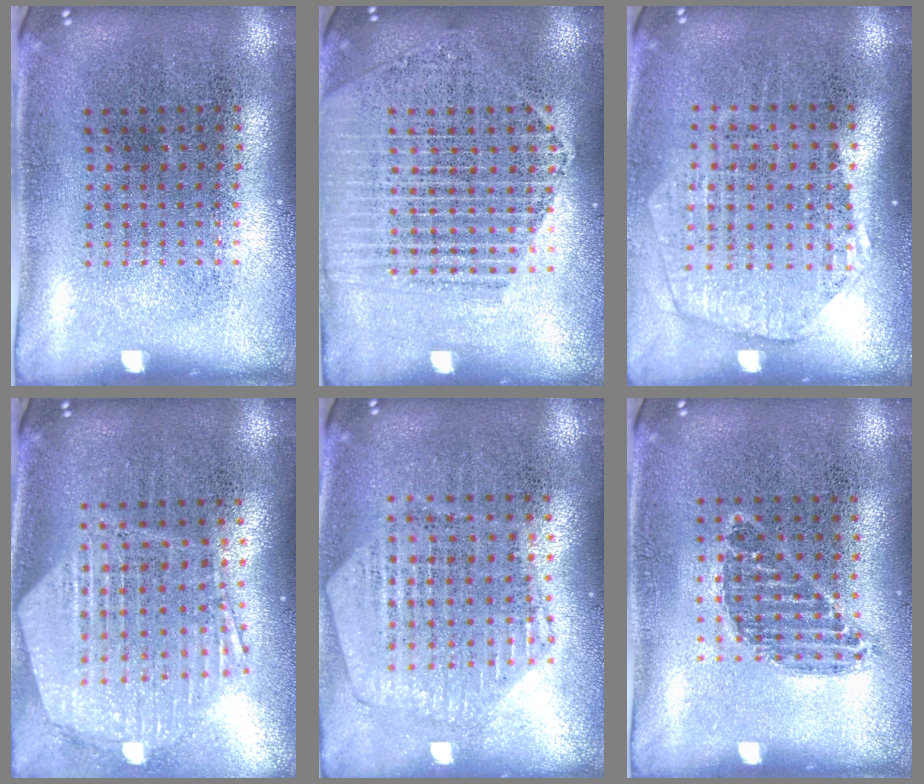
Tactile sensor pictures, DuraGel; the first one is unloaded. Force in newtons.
{"total": 1.8, "press": 1.7, "slide": 0.6}
{"total": 1.8, "press": 1.7, "slide": 0.8}
{"total": 1.7, "press": 1.6, "slide": 0.7}
{"total": 0.9, "press": 0.8, "slide": 0.1}
{"total": 0.8, "press": 0.7, "slide": 0.4}